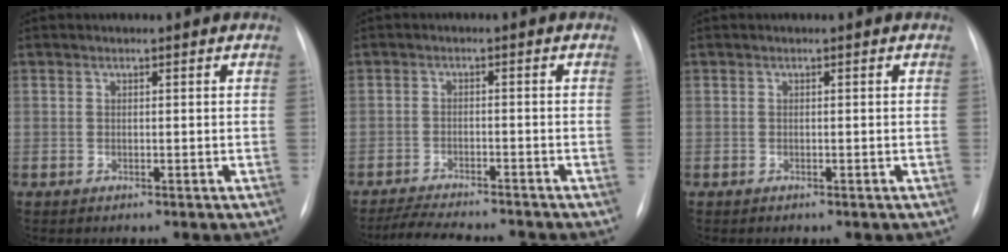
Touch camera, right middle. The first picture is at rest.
{"total": 10.1, "force": [-9.2, 1.4, 3.9], "torque": [-0.063, -0.007, -0.138]}
{"total": 0.6, "force": [-0.5, 0.2, 0.4], "torque": [-0.007, -0.002, -0.004]}